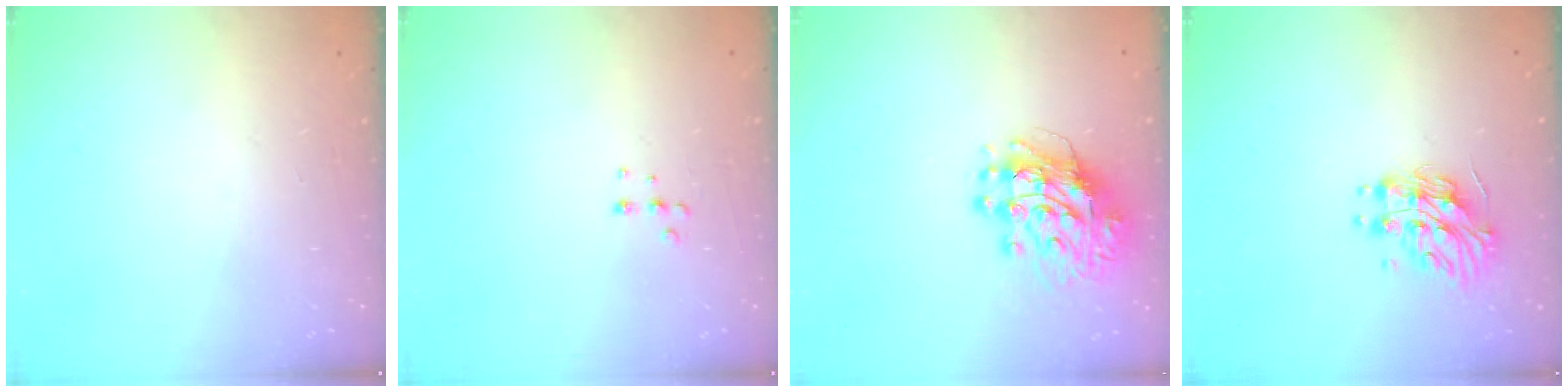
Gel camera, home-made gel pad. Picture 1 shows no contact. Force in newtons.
{"total": 4.5, "press": 4.4, "slide": 0.7}
{"total": 12.0, "press": 11.9, "slide": 1.7}
{"total": 11.6, "press": 11.6, "slide": 0.0}